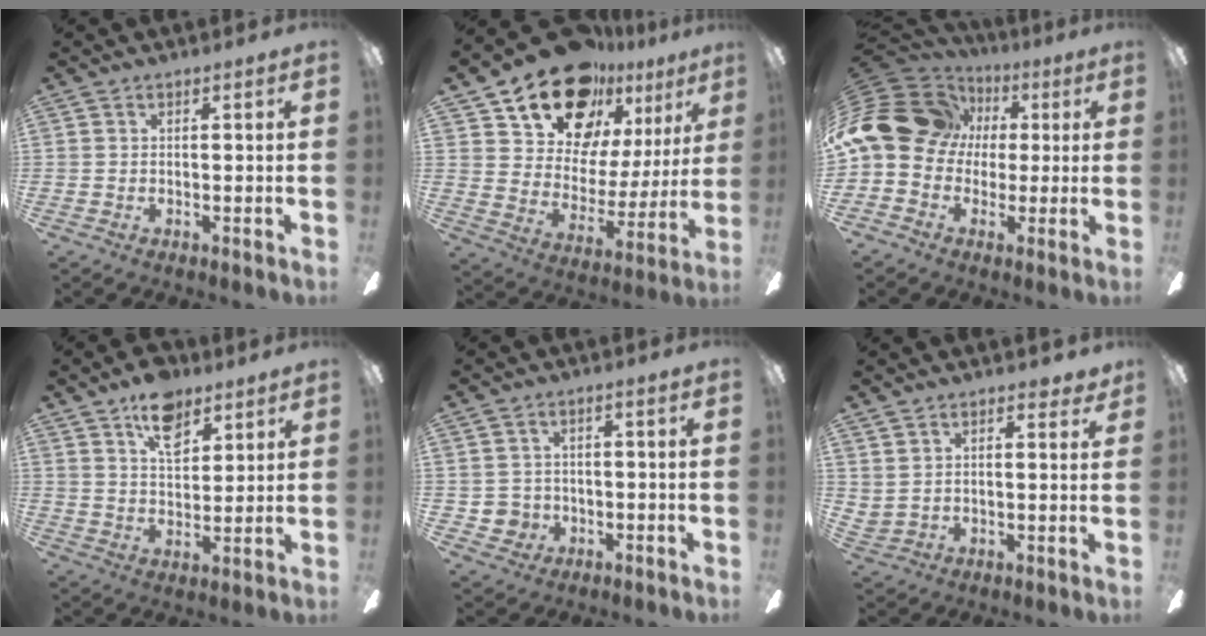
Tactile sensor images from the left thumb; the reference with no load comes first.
{"total": 19.8, "force": [14.2, 11.4, 7.8], "torque": [-0.143, -0.089, 0.261]}
{"total": 18.7, "force": [2.7, 15.5, 10.1], "torque": [-0.212, -0.003, 0.046]}
{"total": 10.8, "force": [6.9, 6.0, 5.6], "torque": [-0.081, -0.026, 0.123]}
{"total": 3.9, "force": [-0.5, 3.9, 0.2], "torque": [-0.020, 0.006, -0.008]}
{"total": 4.5, "force": [3.8, 2.2, 1.0], "torque": [-0.013, -0.015, 0.069]}